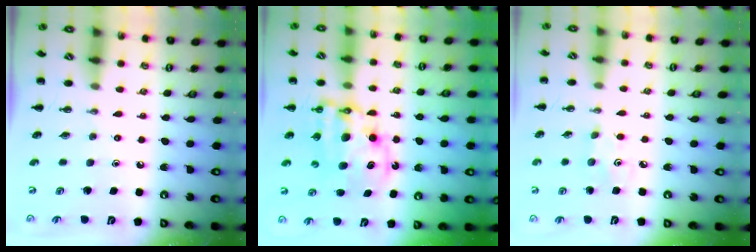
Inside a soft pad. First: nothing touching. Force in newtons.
{"total": 12.4, "press": 12.1, "slide": 2.9}
{"total": 2.5, "press": 2.4, "slide": 0.7}